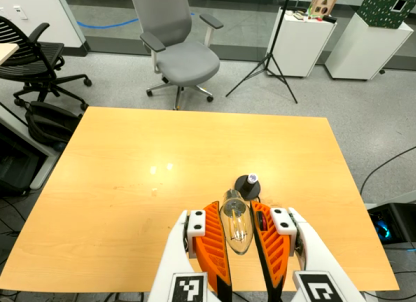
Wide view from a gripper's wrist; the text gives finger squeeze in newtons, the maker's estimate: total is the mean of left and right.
{"total": 13.2, "left": 14.4, "right": 12.0}